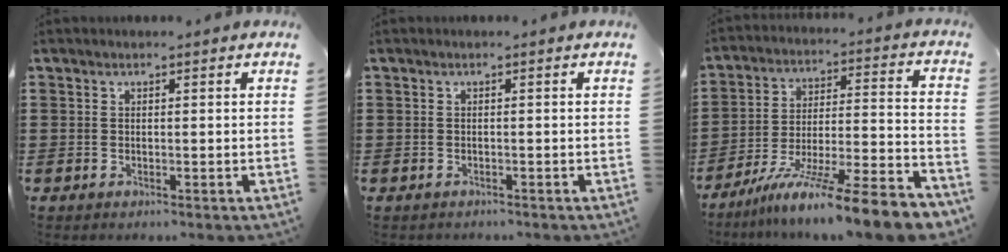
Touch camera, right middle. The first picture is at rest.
{"total": 0.6, "force": [-0.5, 0.2, -0.1], "torque": [0.001, 0.004, -0.012]}
{"total": 11.7, "force": [-9.5, -0.9, 6.8], "torque": [-0.107, 0.002, -0.181]}